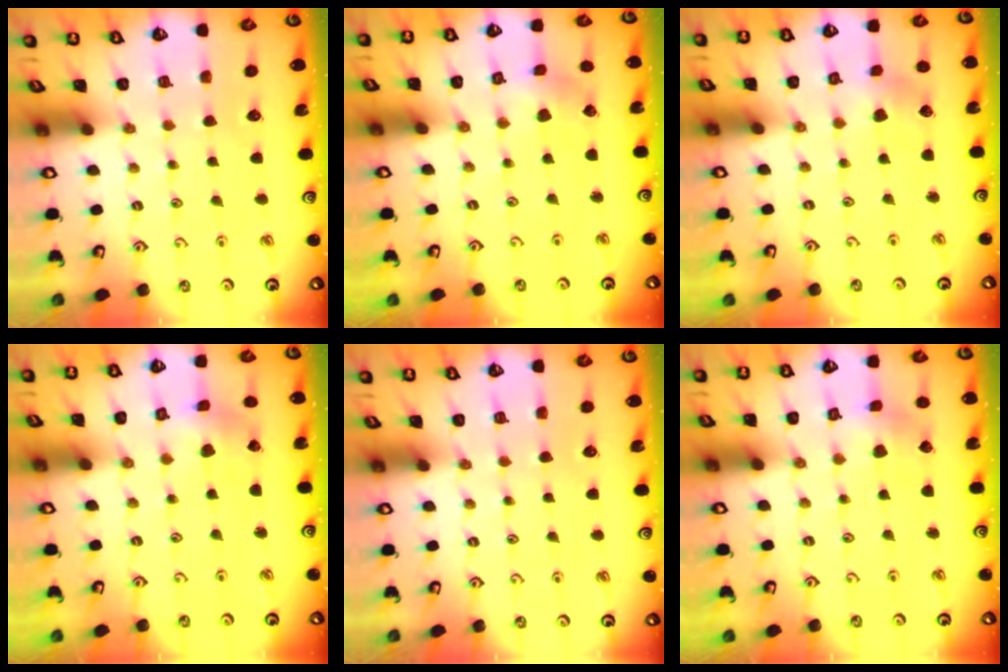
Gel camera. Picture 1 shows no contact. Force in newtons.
{"total": 2.6, "press": 2.6, "slide": 0.3}
{"total": 2.8, "press": 2.8, "slide": 0.5}
{"total": 1.4, "press": 1.4, "slide": 0.4}
{"total": 0.0}
{"total": 2.6, "press": 2.6, "slide": 0.2}